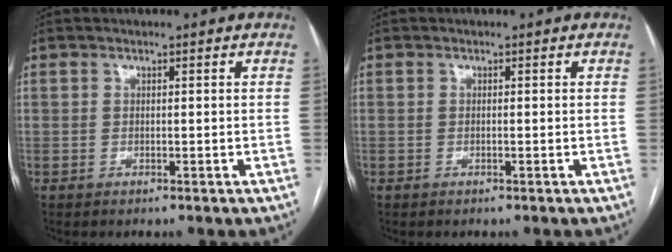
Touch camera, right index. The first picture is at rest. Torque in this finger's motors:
{"motor_torque": [-0.08, 0.01, 0.00, 0.01]}